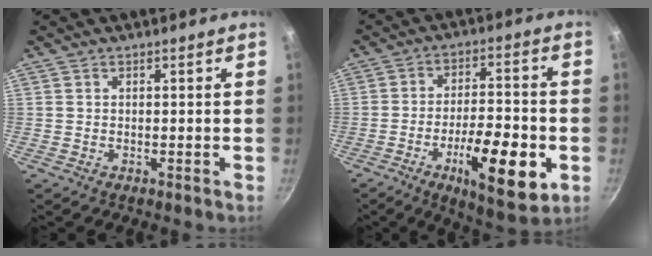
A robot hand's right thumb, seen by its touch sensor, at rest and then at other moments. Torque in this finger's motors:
{"motor_torque": [0.35, 0.28, 1.44, -0.58, 0.13]}